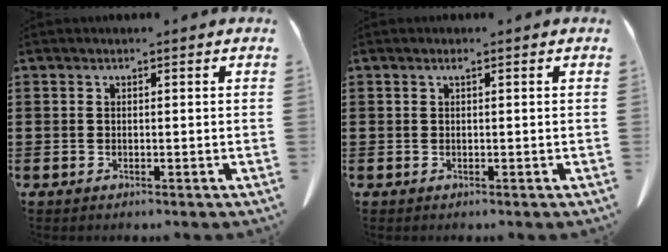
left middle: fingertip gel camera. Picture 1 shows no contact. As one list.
[{"total": 0.6, "force": [0.2, 0.0, 0.6], "torque": [-0.011, -0.001, 0.005]}]